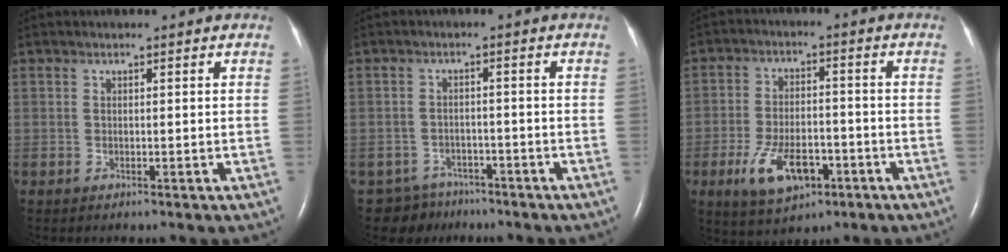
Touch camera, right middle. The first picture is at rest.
{"total": 5.1, "force": [-4.1, 2.9, -0.7], "torque": [0.018, 0.008, -0.064]}
{"total": 9.3, "force": [-4.3, 4.5, 7.0], "torque": [-0.141, -0.004, -0.068]}